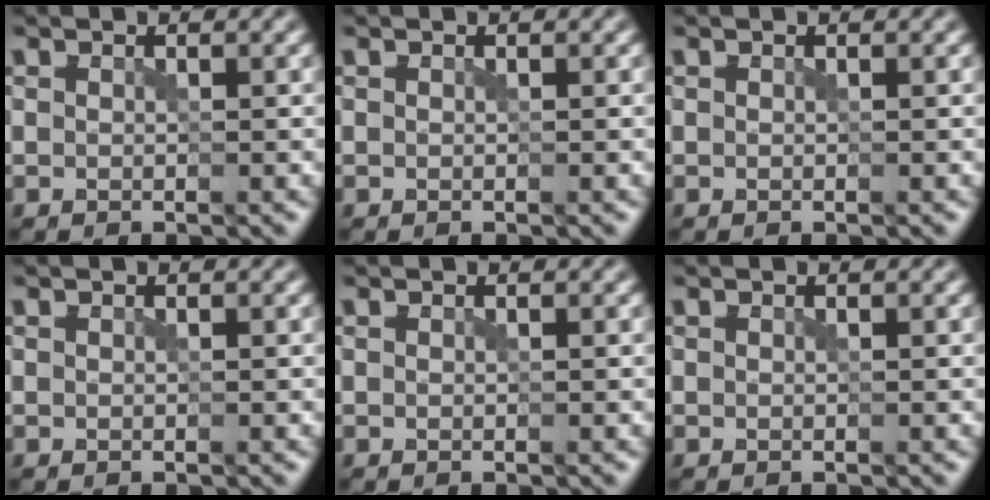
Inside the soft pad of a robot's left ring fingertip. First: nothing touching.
{"total": 0.0}
{"total": 0.0}
{"total": 0.0}
{"total": 0.0}
{"total": 0.0}